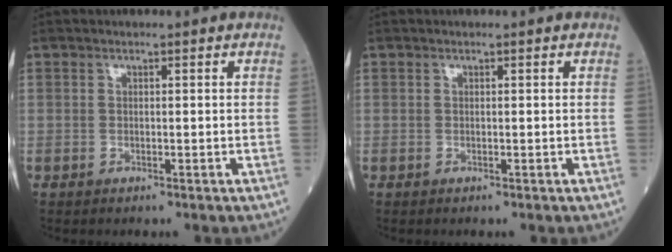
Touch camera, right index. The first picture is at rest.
{"total": 0.0}